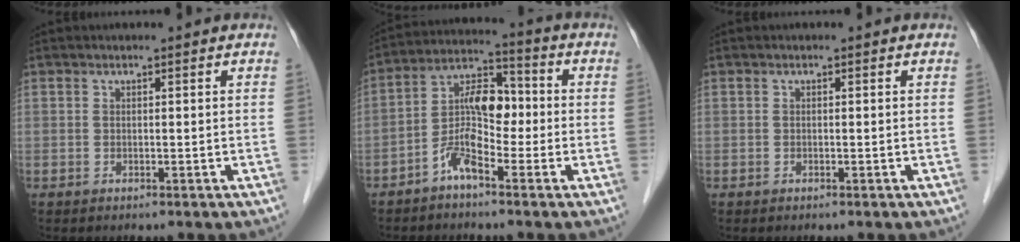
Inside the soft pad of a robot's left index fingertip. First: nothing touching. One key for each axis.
{"total": 7.8, "fx": -3.0, "fy": 3.2, "fz": 6.5, "tx": -0.137, "ty": 0.023, "tz": -0.060}
{"total": 0.0}